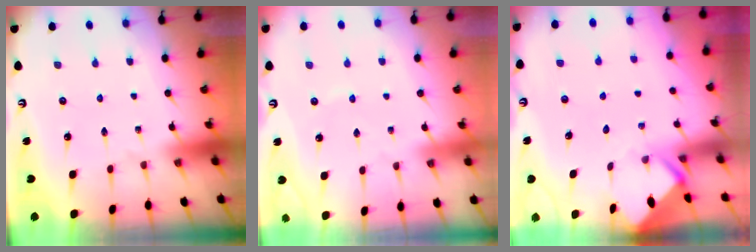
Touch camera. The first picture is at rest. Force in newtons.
{"total": 1.5, "press": 1.4, "slide": 0.2}
{"total": 3.0, "press": 3.0, "slide": 0.1}